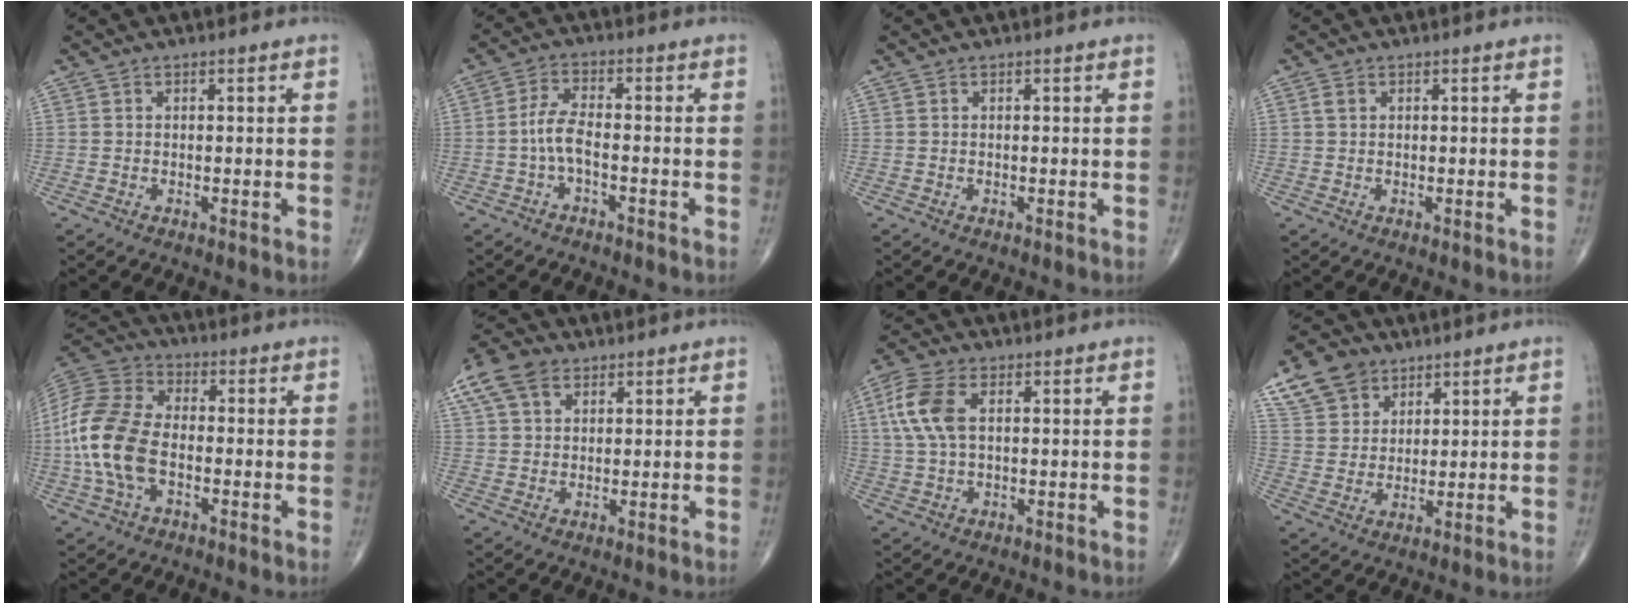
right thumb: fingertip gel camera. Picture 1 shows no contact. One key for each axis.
{"total": 4.6, "fx": -1.5, "fy": 1.7, "fz": 4.0, "tx": -0.086, "ty": 0.020, "tz": -0.033}
{"total": 0.0}
{"total": 1.2, "fx": 0.4, "fy": 0.8, "fz": 0.7, "tx": -0.017, "ty": 0.005, "tz": 0.008}
{"total": 16.3, "fx": -2.5, "fy": 9.8, "fz": 12.7, "tx": -0.276, "ty": 0.024, "tz": -0.050}
{"total": 10.3, "fx": 5.4, "fy": 6.8, "fz": 5.7, "tx": -0.119, "ty": 0.014, "tz": 0.102}
{"total": 8.9, "fx": 2.1, "fy": 4.8, "fz": 7.1, "tx": -0.169, "ty": 0.011, "tz": 0.040}
{"total": 9.7, "fx": 5.9, "fy": 6.8, "fz": 3.5, "tx": -0.049, "ty": -0.016, "tz": 0.119}